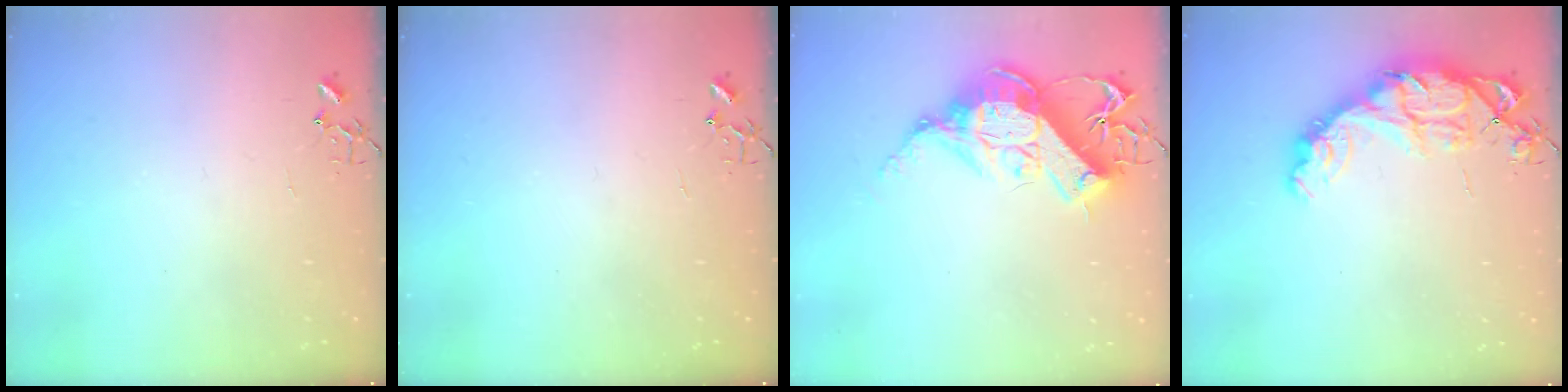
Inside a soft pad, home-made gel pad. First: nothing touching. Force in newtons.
{"total": 0.0}
{"total": 16.9, "press": 16.7, "slide": 2.5}
{"total": 14.7, "press": 14.7, "slide": 1.2}